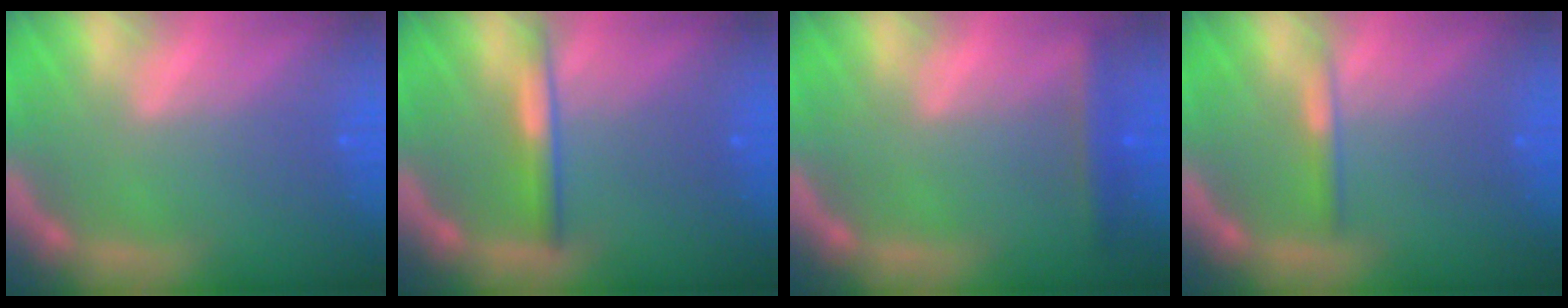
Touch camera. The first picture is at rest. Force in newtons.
{"total": 2.5}
{"total": 2.4}
{"total": 1.4}